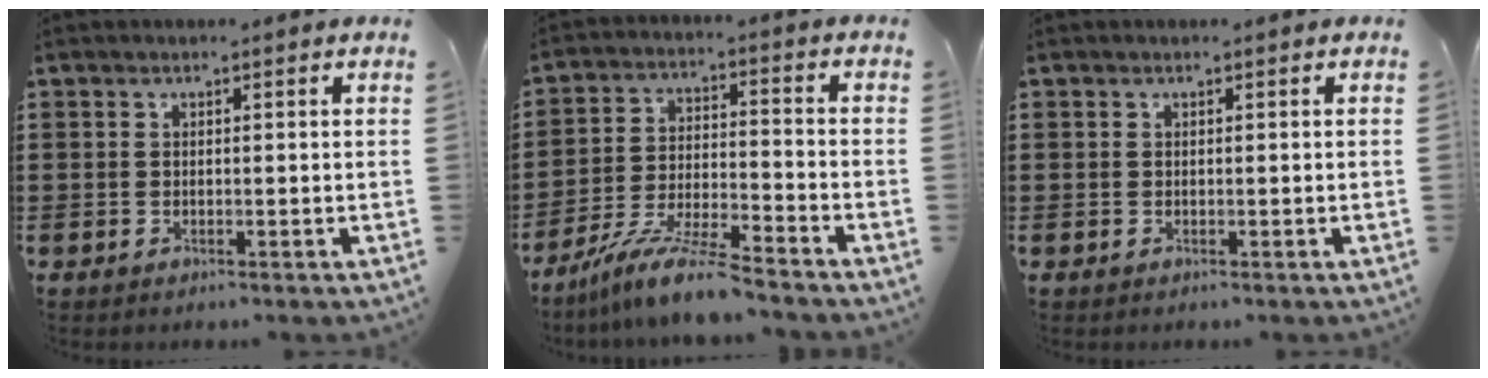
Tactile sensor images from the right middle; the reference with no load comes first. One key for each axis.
{"total": 9.3, "fx": -8.2, "fy": 0.1, "fz": 4.4, "tx": -0.084, "ty": 0.004, "tz": -0.161}
{"total": 0.0}